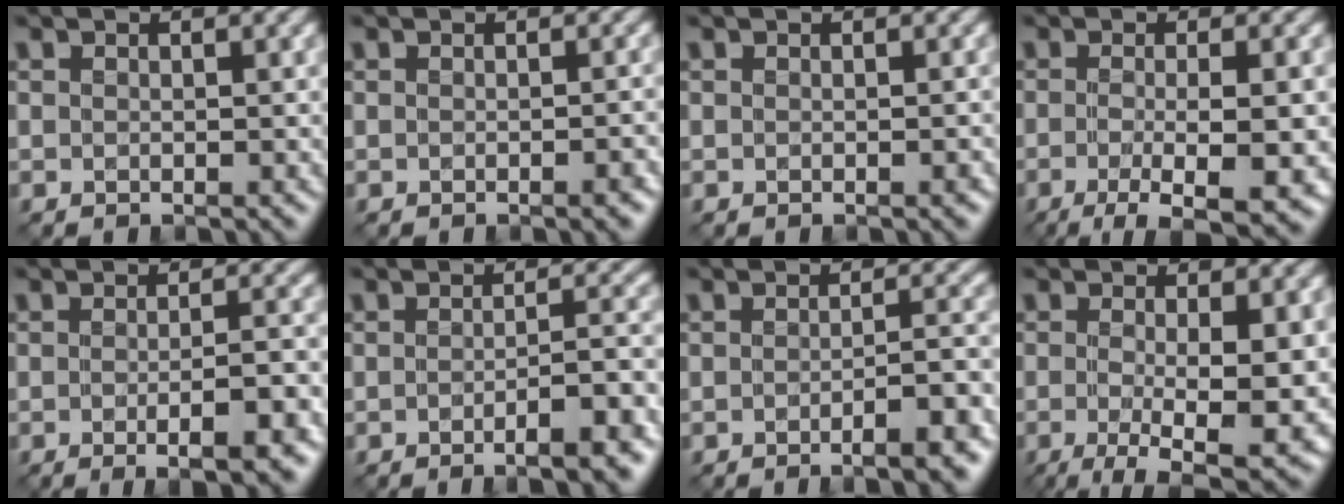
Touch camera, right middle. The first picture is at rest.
{"total": 1.4, "force": [-0.8, 0.3, 1.1], "torque": [-0.011, 0.000, -0.012]}
{"total": 0.6, "force": [-0.4, 0.1, 0.5], "torque": [-0.006, -0.001, -0.006]}
{"total": 7.0, "force": [-2.6, 1.8, 6.3], "torque": [-0.095, -0.013, -0.036]}
{"total": 5.3, "force": [-1.7, 1.4, 4.9], "torque": [-0.057, 0.000, -0.018]}
{"total": 5.9, "force": [-2.9, 1.5, 4.9], "torque": [-0.050, 0.007, -0.043]}
{"total": 5.1, "force": [-2.6, 1.3, 4.2], "torque": [-0.044, 0.008, -0.041]}
{"total": 8.1, "force": [-1.5, 2.2, 7.7], "torque": [-0.135, -0.024, -0.015]}